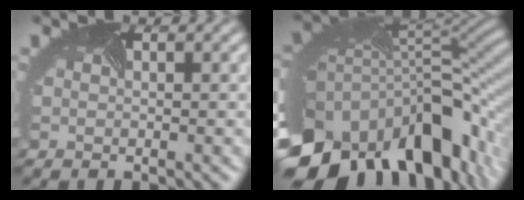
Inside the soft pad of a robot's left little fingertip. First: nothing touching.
{"total": 17.1, "force": [-9.1, 9.2, 11.1], "torque": [-0.212, -0.030, -0.136]}